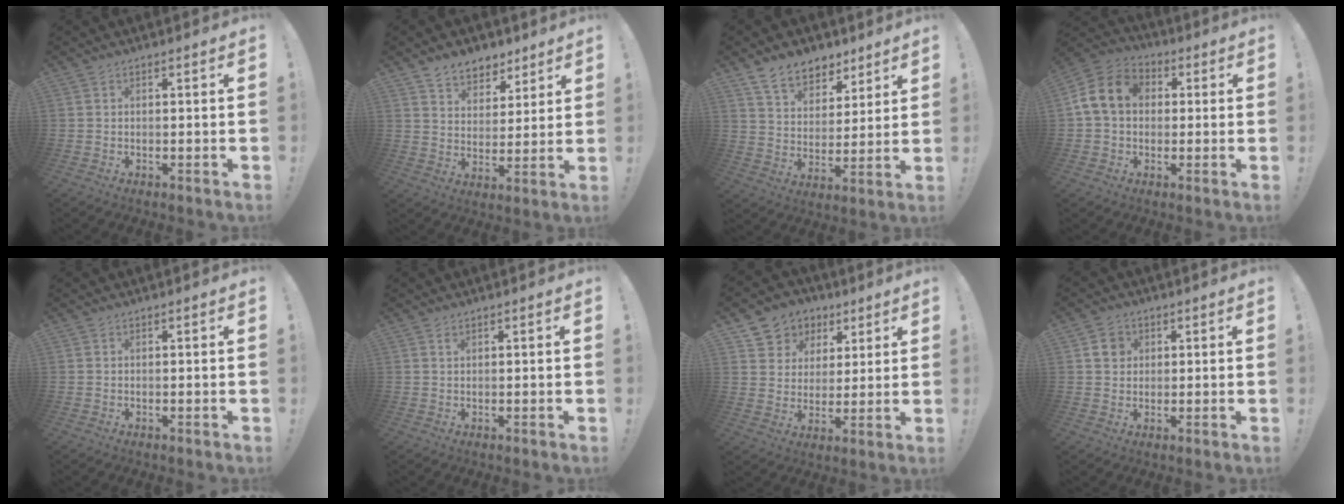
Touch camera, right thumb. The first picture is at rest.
{"total": 8.2, "force": [6.1, 5.3, 1.4], "torque": [-0.018, -0.047, 0.119]}
{"total": 11.2, "force": [8.4, 6.6, 3.3], "torque": [-0.063, -0.057, 0.163]}
{"total": 12.8, "force": [2.4, 10.0, 7.7], "torque": [-0.136, 0.014, 0.050]}
{"total": 0.0}
{"total": 0.6, "force": [0.4, 0.2, 0.4], "torque": [-0.005, -0.001, 0.007]}
{"total": 8.4, "force": [3.5, 7.5, 1.4], "torque": [-0.021, -0.025, 0.073]}
{"total": 4.9, "force": [1.7, 4.3, 1.6], "torque": [-0.009, -0.004, 0.029]}